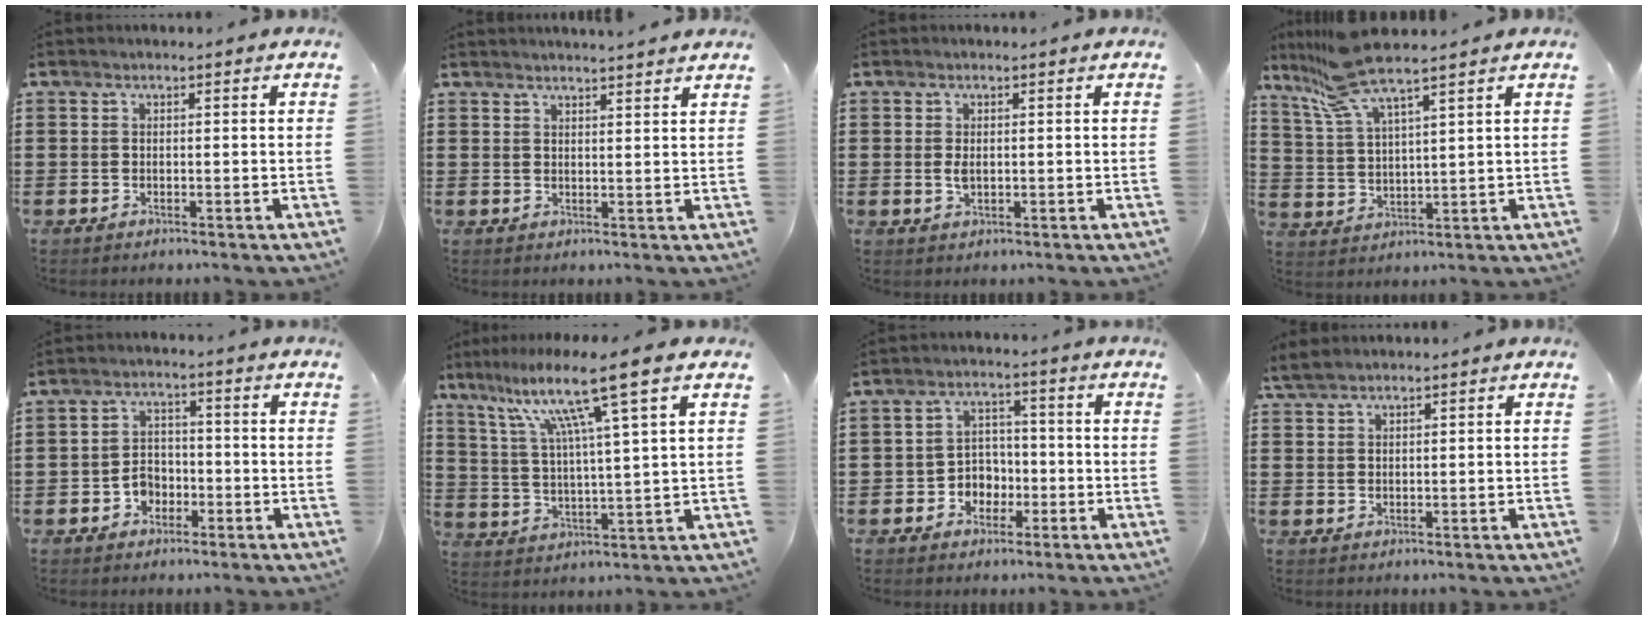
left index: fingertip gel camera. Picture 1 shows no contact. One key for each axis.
{"total": 2.2, "fx": 2.2, "fy": -0.4, "fz": 0.2, "tx": -0.009, "ty": -0.004, "tz": 0.042}
{"total": 1.6, "fx": 0.0, "fy": 0.8, "fz": 1.4, "tx": -0.030, "ty": 0.003, "tz": -0.001}
{"total": 9.2, "fx": 7.8, "fy": 1.0, "fz": 4.9, "tx": -0.126, "ty": -0.020, "tz": 0.142}
{"total": 3.7, "fx": -2.0, "fy": 2.8, "fz": 1.3, "tx": -0.032, "ty": 0.008, "tz": -0.041}
{"total": 11.5, "fx": 7.4, "fy": -0.2, "fz": 8.8, "tx": -0.184, "ty": -0.025, "tz": 0.114}
{"total": 4.3, "fx": -2.1, "fy": 3.6, "fz": 1.1, "tx": -0.032, "ty": 0.012, "tz": -0.045}
{"total": 2.0, "fx": 1.6, "fy": 0.3, "fz": 1.2, "tx": -0.027, "ty": 0.001, "tz": 0.032}